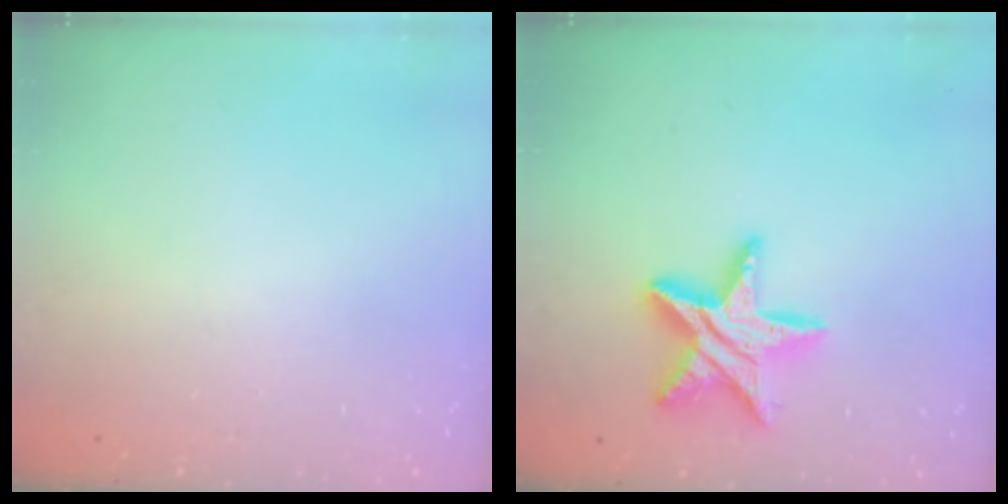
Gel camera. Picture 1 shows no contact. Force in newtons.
{"total": 15.0, "press": 15.0, "slide": 1.2}